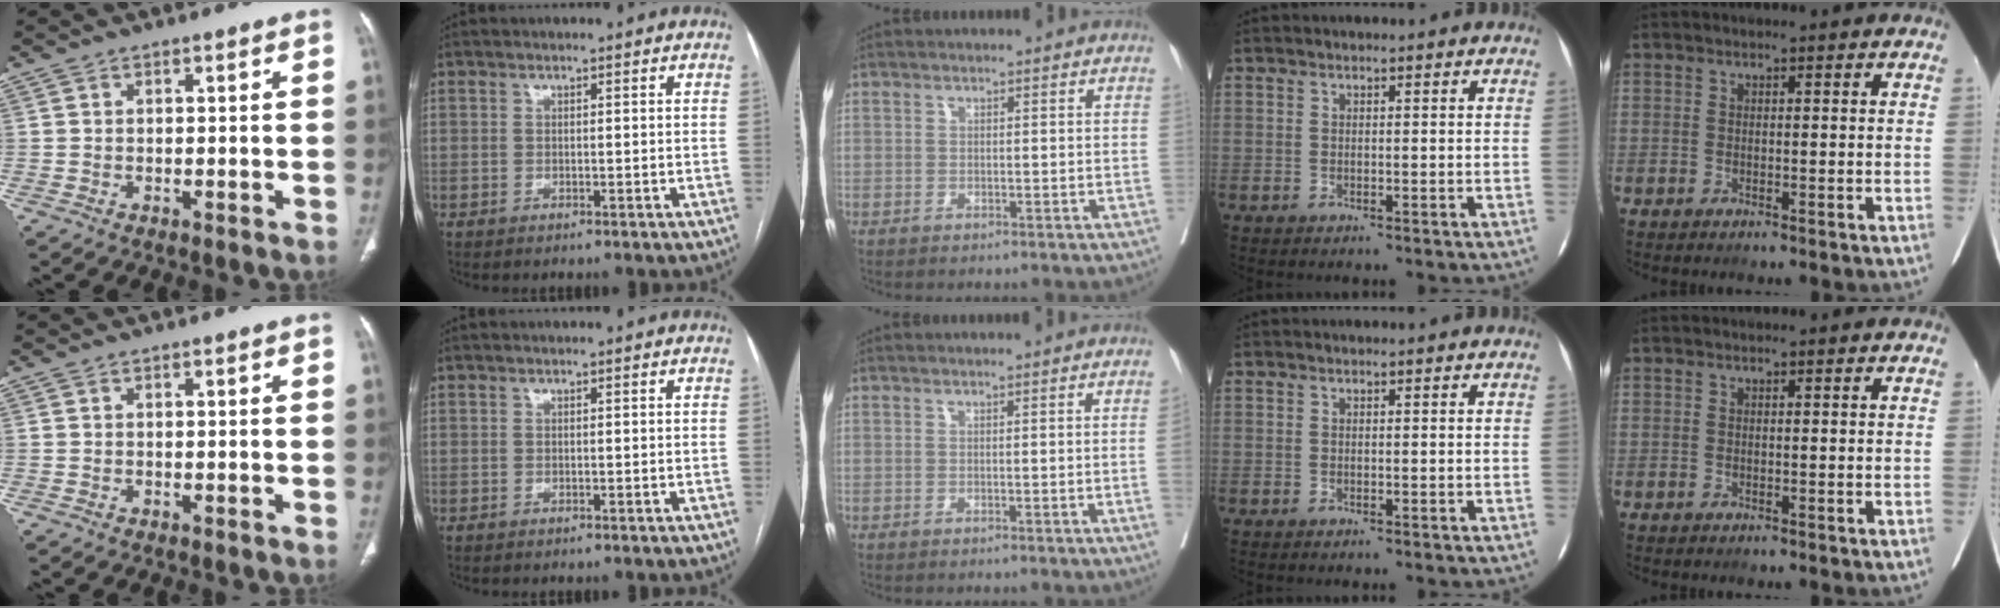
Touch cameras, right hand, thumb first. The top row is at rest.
{"middle": {"total": 1.2, "force": [-0.1, -0.5, 1.0], "torque": [-0.016, -0.002, 0.001]}}